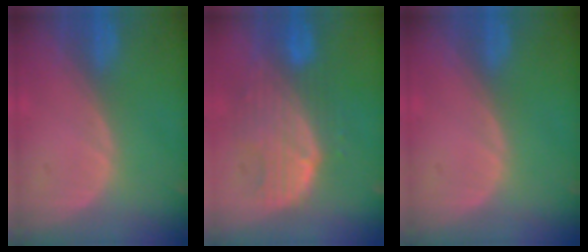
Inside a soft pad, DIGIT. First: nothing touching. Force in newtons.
{"total": 9.5, "press": 8.5, "slide": 4.3}
{"total": 0.0}